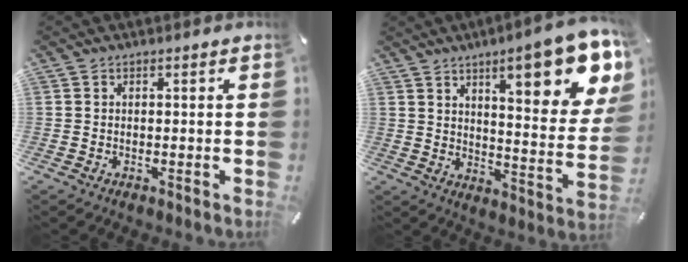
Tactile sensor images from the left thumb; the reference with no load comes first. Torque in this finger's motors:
{"motor_torque": [3.31, 1.70, 1.49, -1.29, 0.29]}